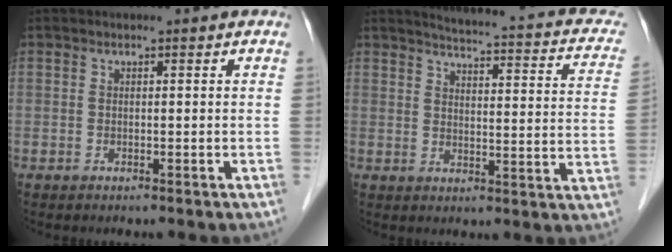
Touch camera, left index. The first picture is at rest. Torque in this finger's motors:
{"motor_torque": [0.89, -1.24, 0.01, -0.02]}